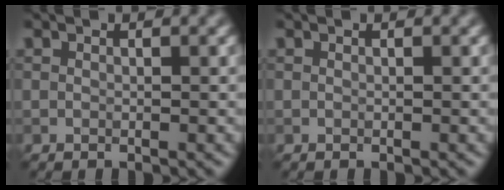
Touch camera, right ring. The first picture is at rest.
{"total": 0.0}